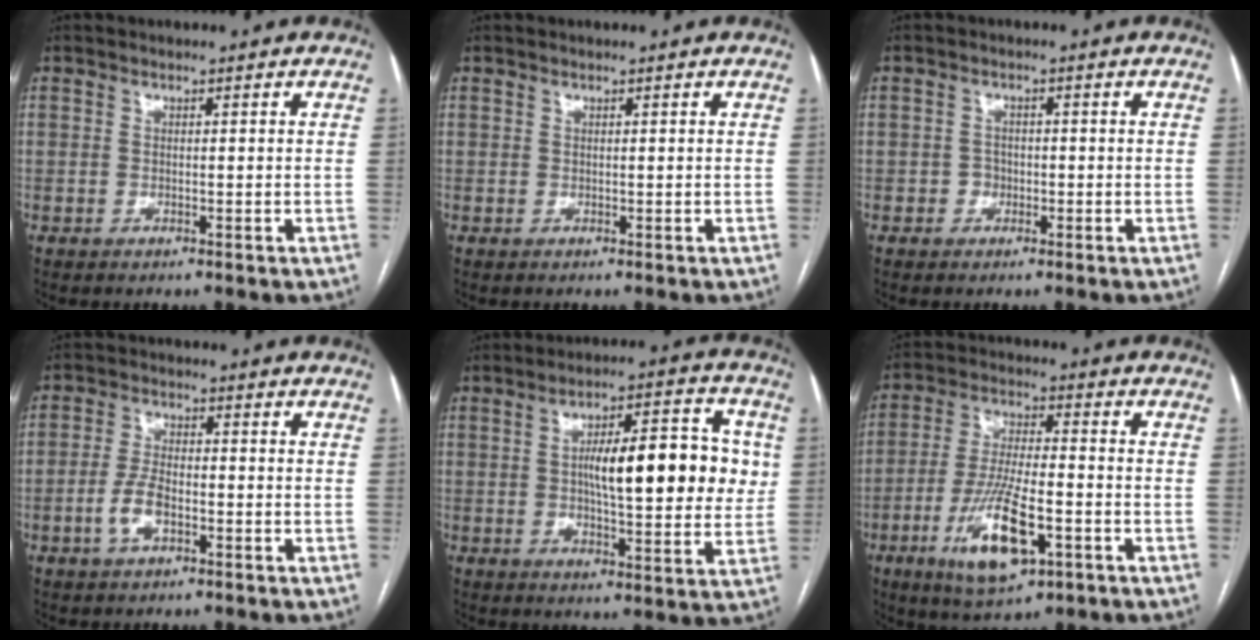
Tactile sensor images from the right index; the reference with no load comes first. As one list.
[{"total": 0.0}, {"total": 1.6, "force": [-0.6, 1.5, 0.2], "torque": [0.006, 0.008, -0.012]}, {"total": 4.6, "force": [-1.8, 2.1, 3.7], "torque": [-0.079, 0.007, -0.035]}, {"total": 15.0, "force": [1.6, 4.0, 14.4], "torque": [-0.208, 0.032, 0.023]}, {"total": 12.9, "force": [-5.1, 3.4, 11.4], "torque": [-0.222, -0.017, -0.086]}]